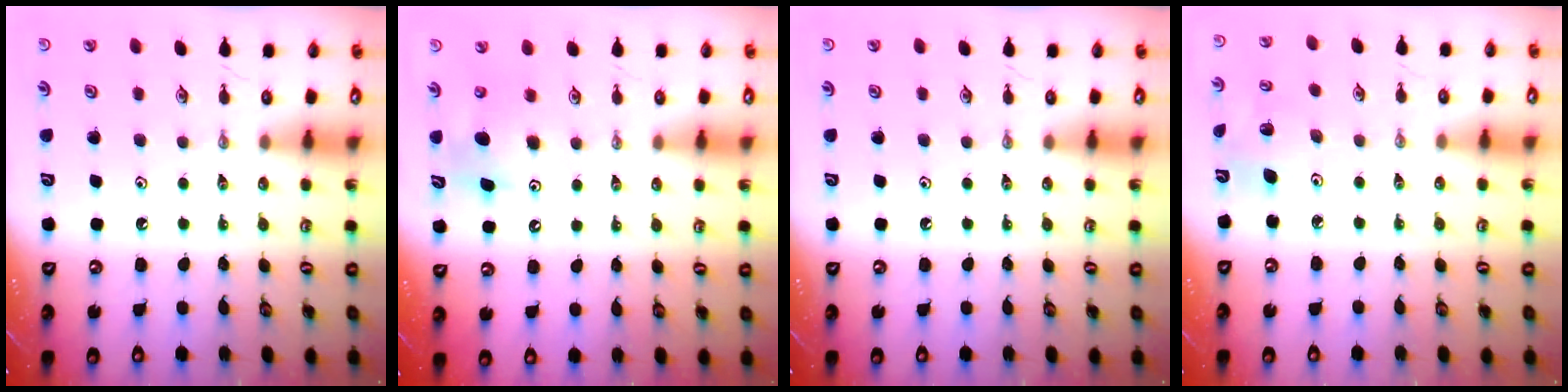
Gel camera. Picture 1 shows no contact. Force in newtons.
{"total": 7.0, "press": 6.8, "slide": 1.7}
{"total": 0.0}
{"total": 4.1, "press": 3.5, "slide": 2.1}